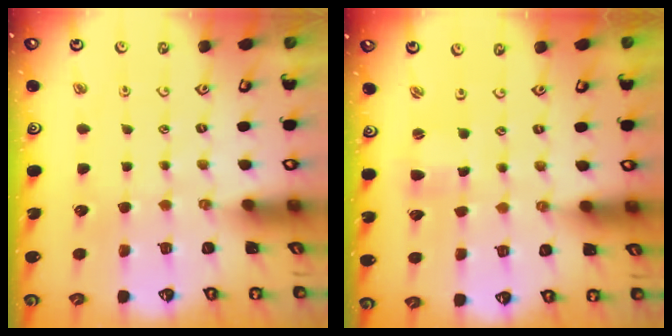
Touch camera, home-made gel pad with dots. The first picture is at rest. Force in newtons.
{"total": 1.5, "press": 1.4, "slide": 0.3}